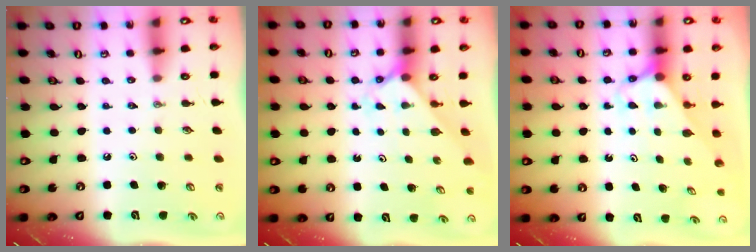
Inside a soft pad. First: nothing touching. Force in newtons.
{"total": 2.1, "press": 2.1, "slide": 0.3}
{"total": 2.7, "press": 2.7, "slide": 0.2}